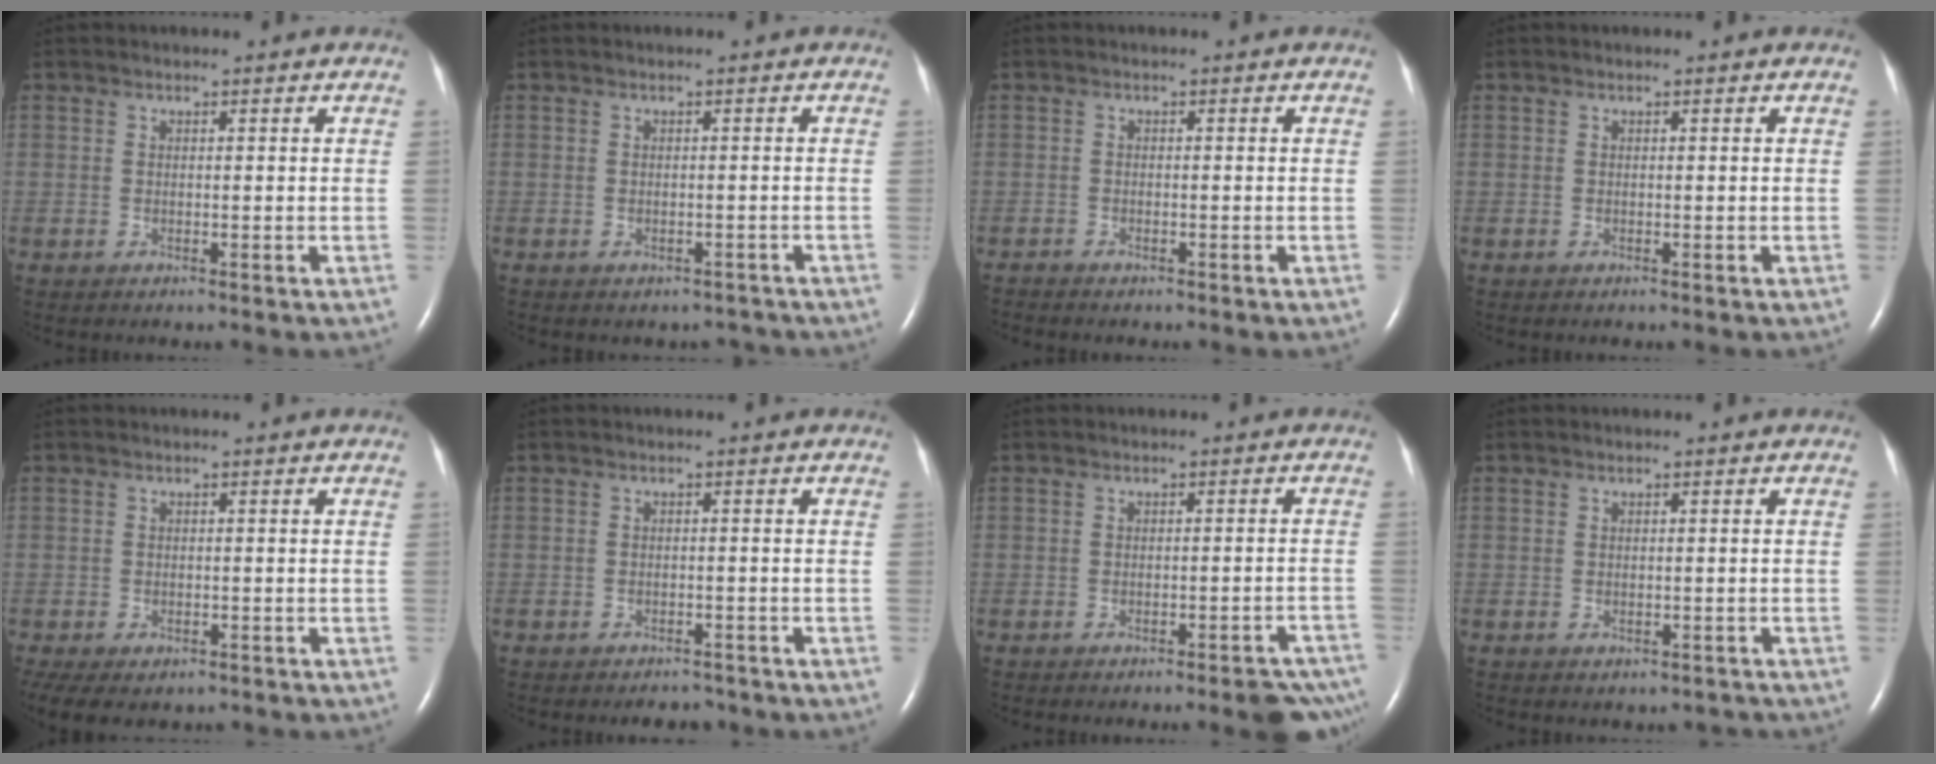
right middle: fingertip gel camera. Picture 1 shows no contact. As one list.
[{"total": 2.3, "force": [-2.0, 1.2, 0.1], "torque": [0.000, 0.004, -0.027]}, {"total": 1.7, "force": [-1.5, 0.4, 0.6], "torque": [-0.013, -0.003, -0.019]}, {"total": 0.0}, {"total": 9.9, "force": [-6.6, 5.5, 4.9], "torque": [-0.121, -0.012, -0.085]}, {"total": 2.7, "force": [-2.4, 1.1, 0.5], "torque": [-0.012, -0.002, -0.033]}, {"total": 6.8, "force": [-5.8, 1.2, 3.4], "torque": [-0.018, 0.001, -0.067]}, {"total": 1.8, "force": [-1.5, 0.9, 0.3], "torque": [-0.002, 0.000, -0.018]}]